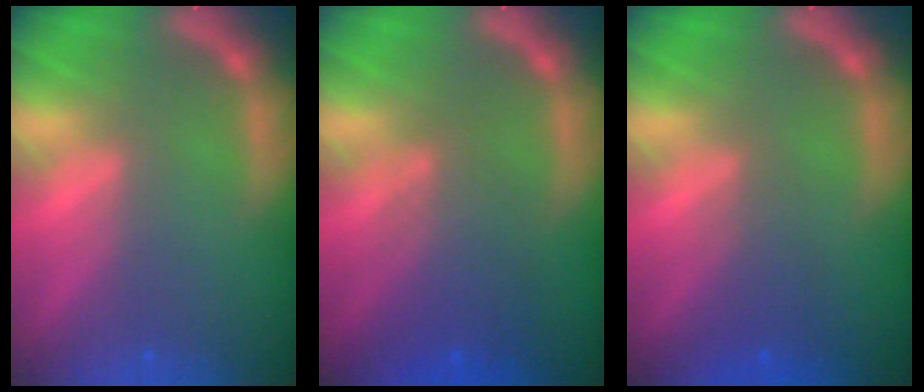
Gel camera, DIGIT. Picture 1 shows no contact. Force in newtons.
{"total": 4.6}
{"total": 2.5}